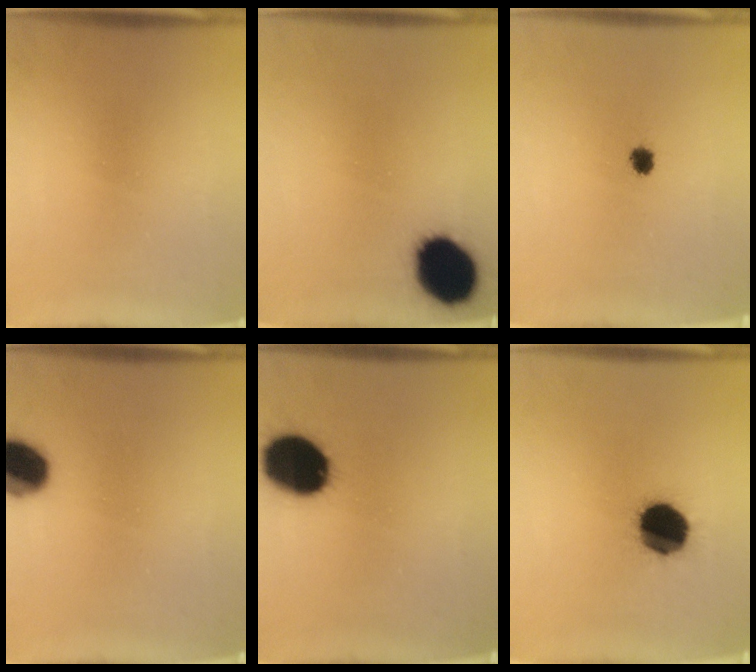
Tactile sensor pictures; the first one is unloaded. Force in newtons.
{"total": 13.4}
{"total": 2.4}
{"total": 11.3}
{"total": 18.2}
{"total": 14.6}